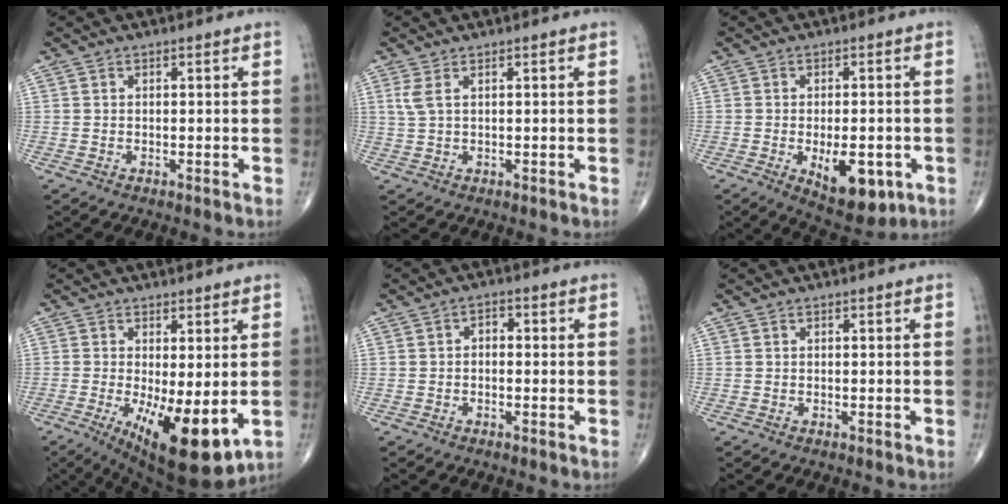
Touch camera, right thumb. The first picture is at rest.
{"total": 2.3, "force": [1.0, 0.7, 2.0], "torque": [-0.055, 0.006, 0.029]}
{"total": 10.8, "force": [-3.4, 5.1, 8.9], "torque": [-0.112, -0.001, -0.036]}
{"total": 13.4, "force": [-3.0, 4.7, 12.2], "torque": [-0.185, -0.028, -0.029]}
{"total": 2.2, "force": [0.0, 1.4, 1.6], "torque": [-0.015, 0.009, -0.006]}
{"total": 0.0}